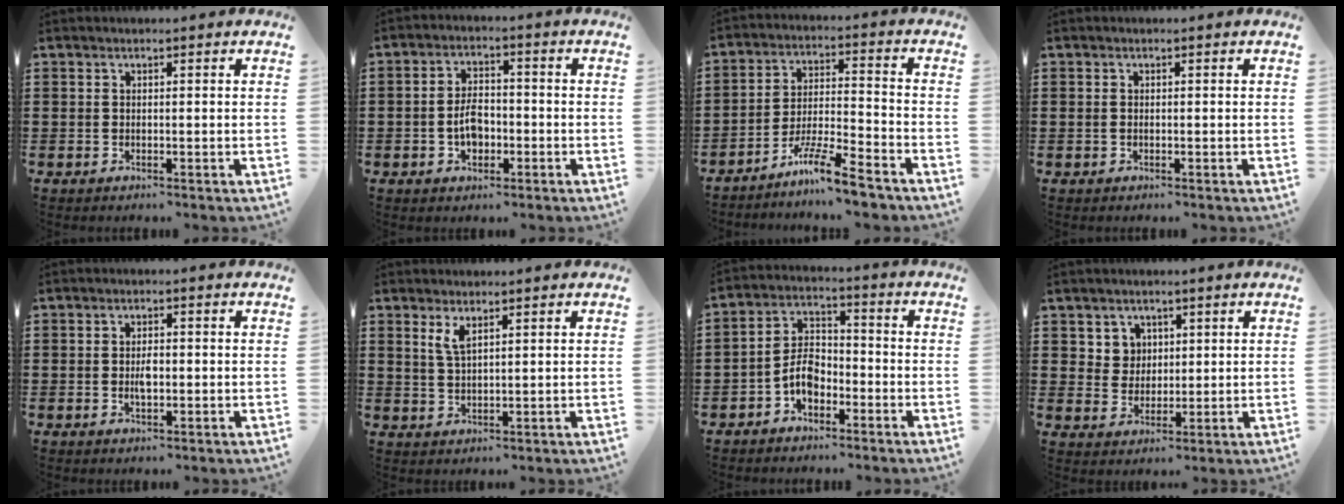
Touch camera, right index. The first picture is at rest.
{"total": 4.5, "force": [-1.3, 2.6, 3.4], "torque": [-0.061, -0.001, -0.025]}
{"total": 8.4, "force": [-7.1, 0.2, 4.6], "torque": [-0.091, 0.002, -0.137]}
{"total": 0.5, "force": [-0.1, 0.3, 0.4], "torque": [-0.010, 0.000, -0.002]}
{"total": 2.6, "force": [-0.3, 1.1, 2.3], "torque": [-0.051, -0.001, -0.008]}
{"total": 2.8, "force": [1.7, 0.8, 2.1], "torque": [-0.045, 0.003, 0.029]}
{"total": 5.3, "force": [-2.6, 3.2, 3.3], "torque": [-0.079, 0.005, -0.054]}
{"total": 3.8, "force": [1.8, 3.3, 0.5], "torque": [-0.019, 0.009, 0.033]}